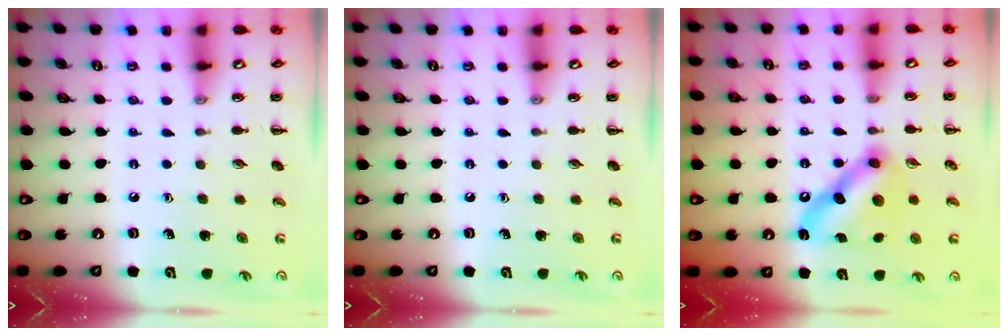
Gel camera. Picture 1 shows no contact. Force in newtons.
{"total": 0.0}
{"total": 13.1, "press": 13.0, "slide": 1.4}